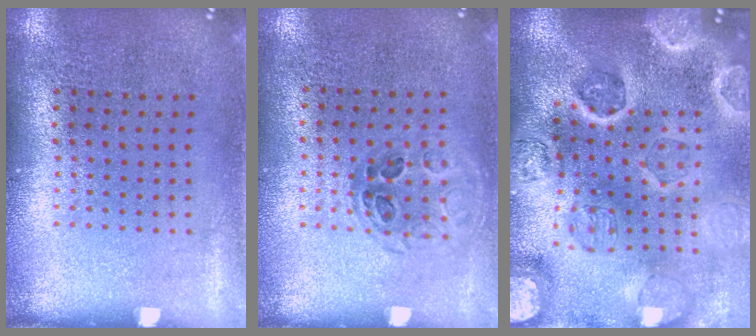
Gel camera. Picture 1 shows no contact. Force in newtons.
{"total": 0.9, "press": 0.9, "slide": 0.3}
{"total": 5.3, "press": 4.6, "slide": 2.7}